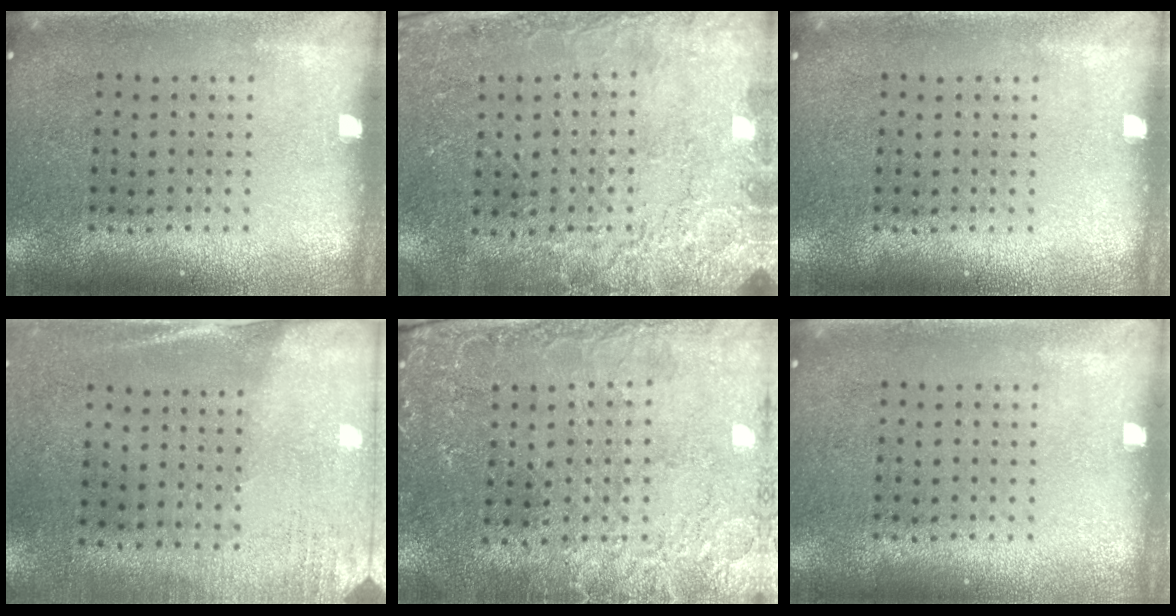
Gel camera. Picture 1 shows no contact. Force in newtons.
{"total": 2.5, "press": 2.3, "slide": 0.8}
{"total": 0.0}
{"total": 2.6, "press": 2.3, "slide": 1.3}
{"total": 0.6, "press": 0.4, "slide": 0.4}
{"total": 0.0}